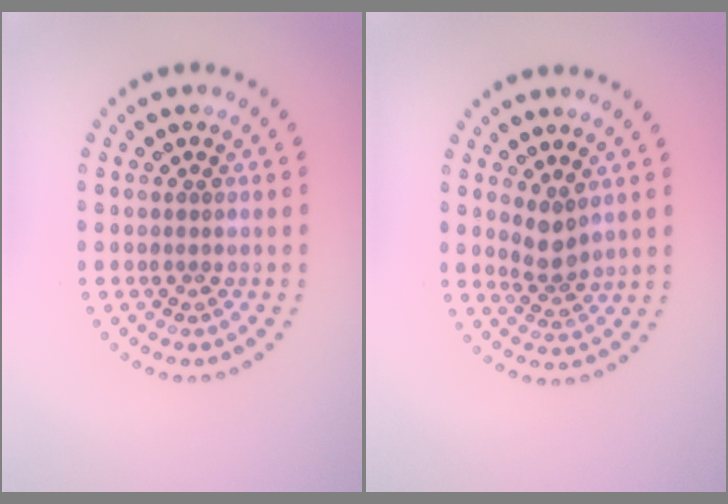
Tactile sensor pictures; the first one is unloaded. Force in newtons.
{"total": 2.4, "press": 1.9, "slide": 1.6}